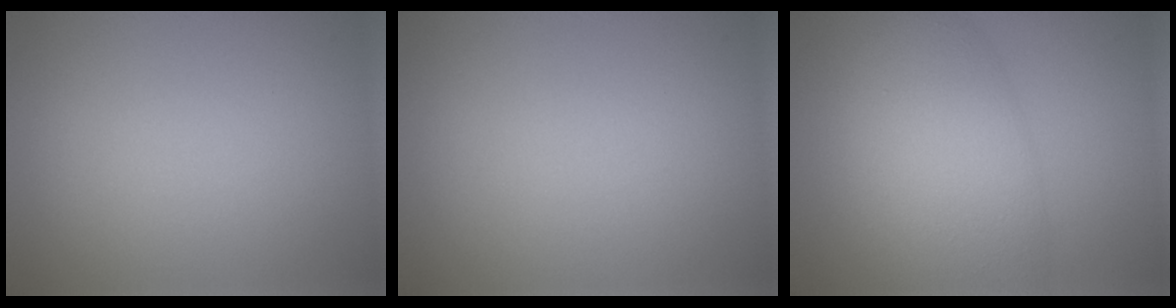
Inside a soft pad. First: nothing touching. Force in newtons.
{"total": 0.0}
{"total": 7.8, "press": 7.8, "slide": 0.2}